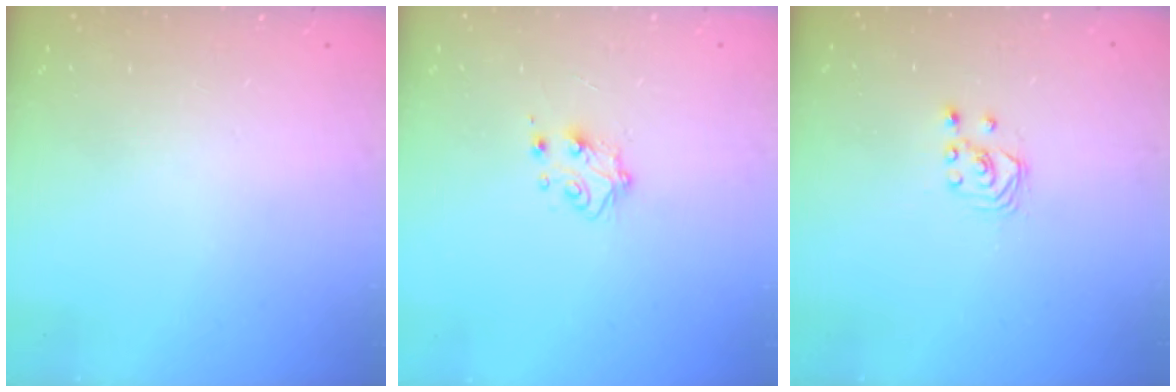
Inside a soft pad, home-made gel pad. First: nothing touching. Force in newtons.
{"total": 4.8, "press": 4.8, "slide": 0.4}
{"total": 2.1, "press": 2.1, "slide": 0.3}